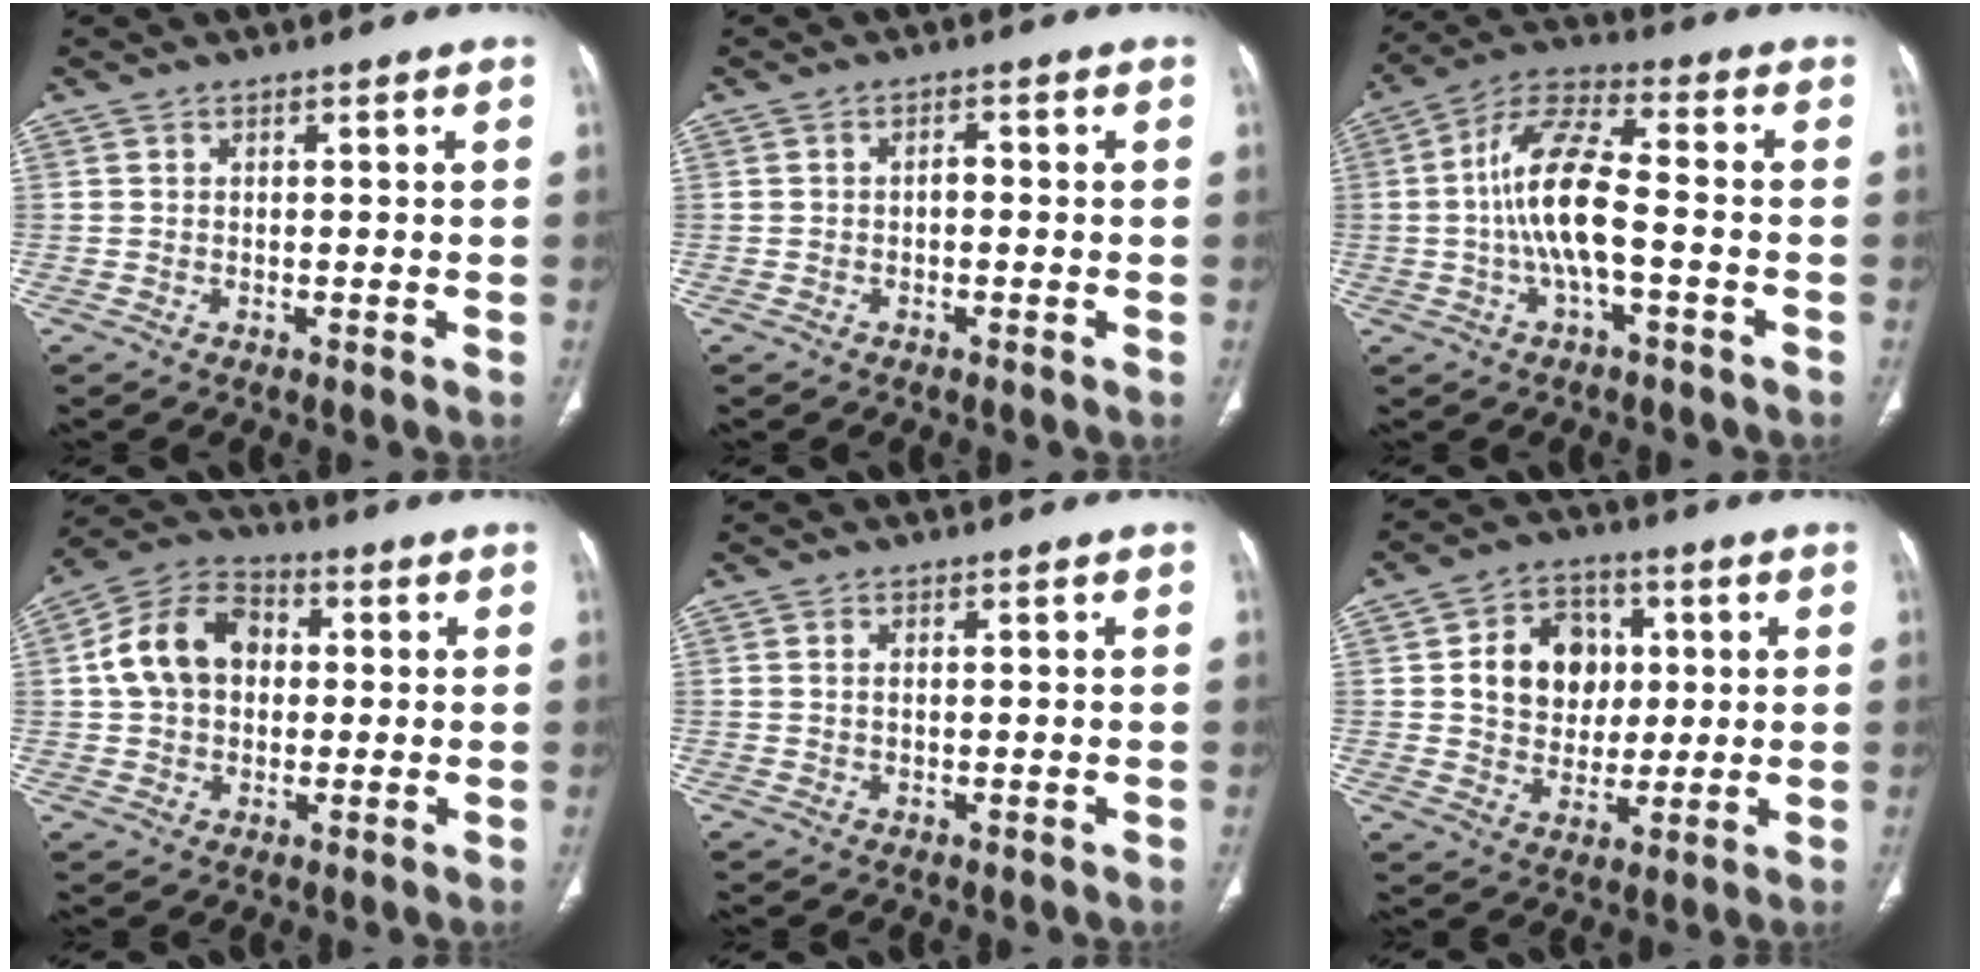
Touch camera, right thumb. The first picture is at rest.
{"total": 1.3, "force": [-0.4, 0.8, 1.0], "torque": [-0.009, 0.006, -0.009]}
{"total": 12.0, "force": [-1.8, 4.0, 11.2], "torque": [-0.234, 0.038, -0.039]}
{"total": 12.4, "force": [1.4, 9.3, 8.1], "torque": [-0.131, 0.026, 0.016]}
{"total": 0.8, "force": [0.2, 0.4, 0.7], "torque": [-0.018, 0.002, 0.005]}
{"total": 12.1, "force": [2.1, 9.8, 6.8], "torque": [-0.066, 0.002, 0.036]}